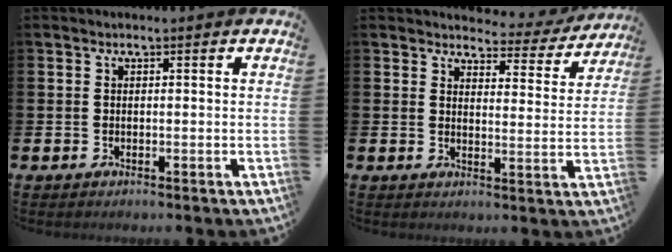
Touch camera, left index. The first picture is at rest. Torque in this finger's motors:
{"motor_torque": [0.95, -1.21, 0.40, 0.01]}